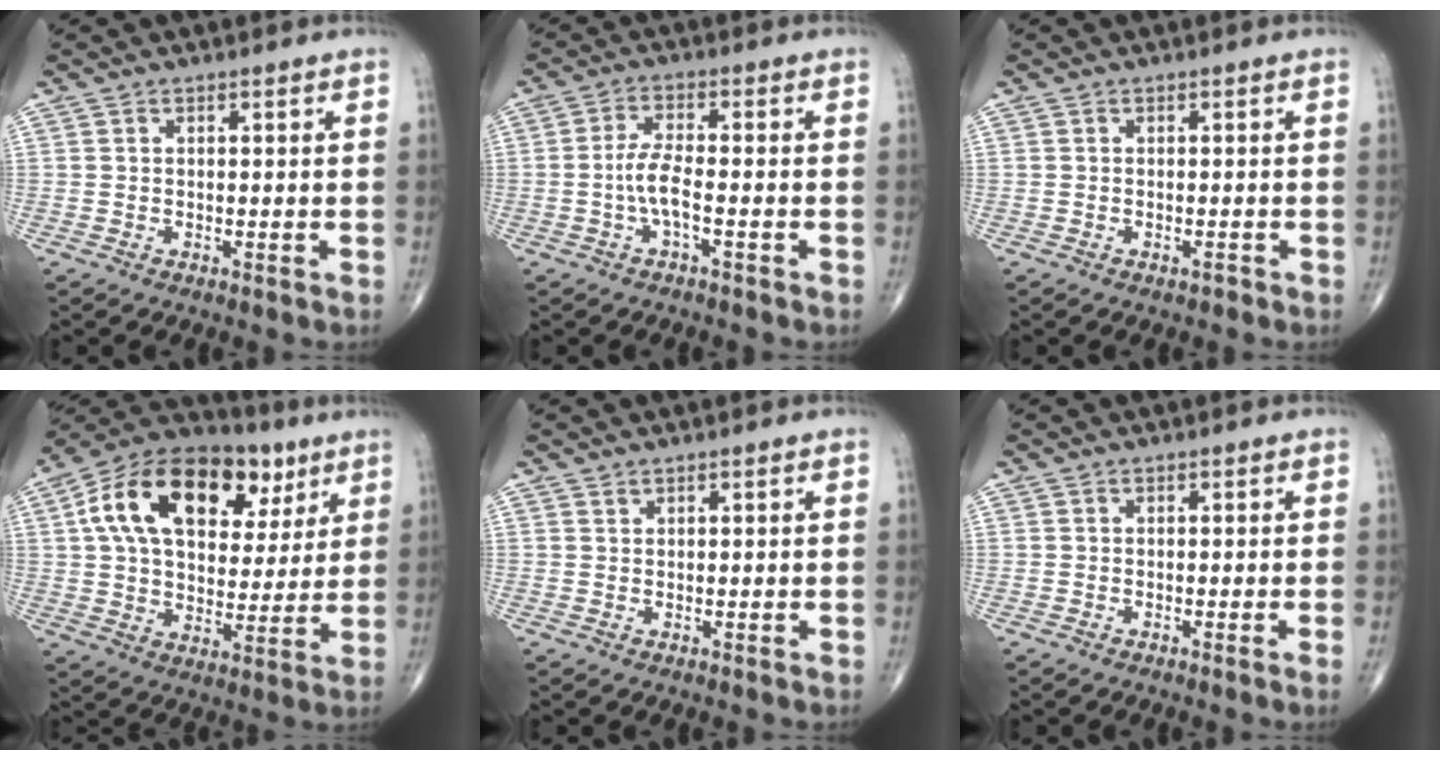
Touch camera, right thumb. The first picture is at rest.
{"total": 4.8, "force": [-1.4, 1.1, 4.5], "torque": [-0.100, 0.013, -0.030]}
{"total": 0.7, "force": [-0.5, 0.3, 0.4], "torque": [-0.006, -0.001, -0.009]}
{"total": 24.2, "force": [9.0, 14.5, 17.0], "torque": [-0.261, 0.014, 0.142]}
{"total": 0.5, "force": [0.5, 0.2, 0.1], "torque": [-0.001, -0.004, 0.009]}
{"total": 0.6, "force": [-0.2, -0.2, 0.5], "torque": [-0.007, 0.000, -0.006]}